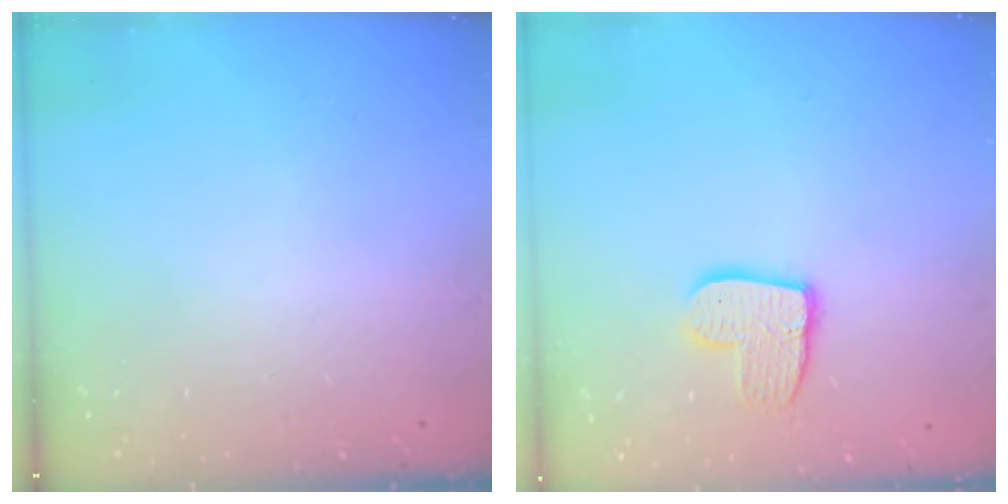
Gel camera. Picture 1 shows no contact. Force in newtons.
{"total": 10.5, "press": 10.5, "slide": 0.8}